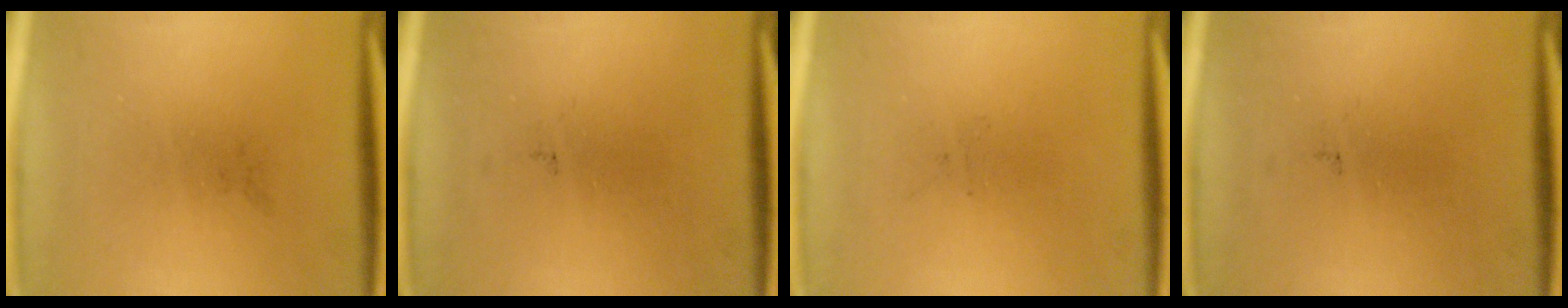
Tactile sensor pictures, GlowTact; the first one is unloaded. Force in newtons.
{"total": 0.0}
{"total": 0.0}
{"total": 0.0}